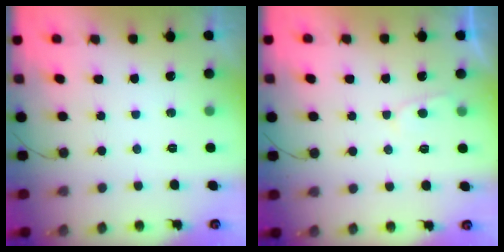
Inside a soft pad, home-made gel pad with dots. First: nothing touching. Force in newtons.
{"total": 2.9, "press": 2.9, "slide": 0.4}